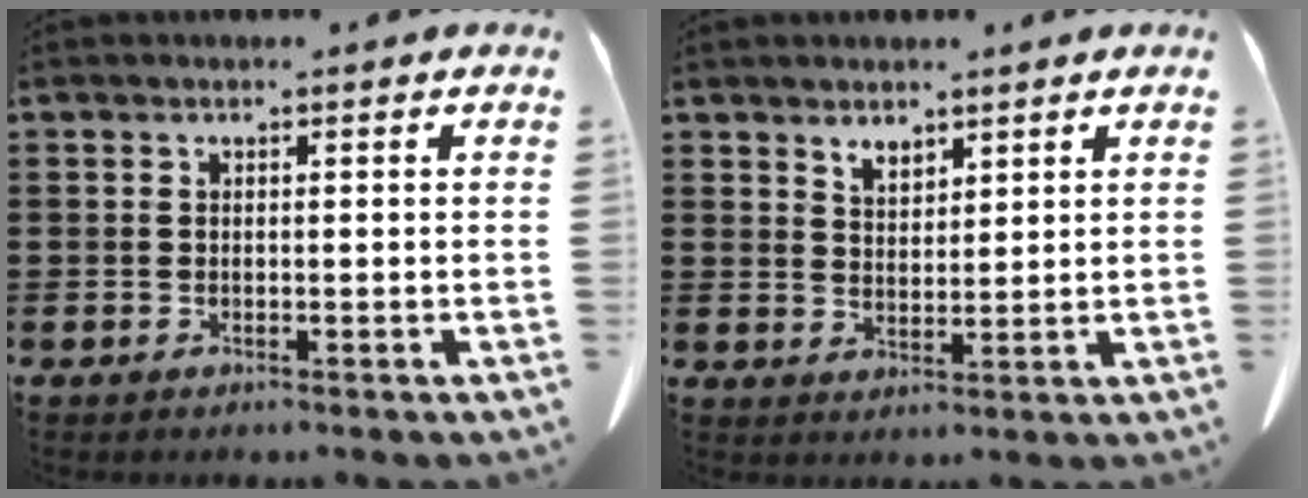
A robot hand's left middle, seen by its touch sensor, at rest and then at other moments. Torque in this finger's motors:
{"motor_torque": [0.51, 0.44, 0.08, 0.03]}